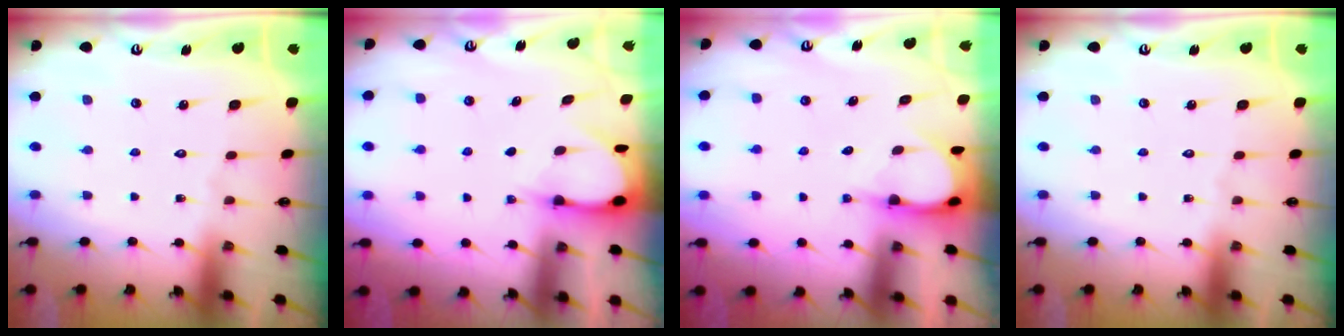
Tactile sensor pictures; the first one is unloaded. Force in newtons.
{"total": 3.2, "press": 3.2, "slide": 0.4}
{"total": 4.0, "press": 4.0, "slide": 0.2}
{"total": 0.0}